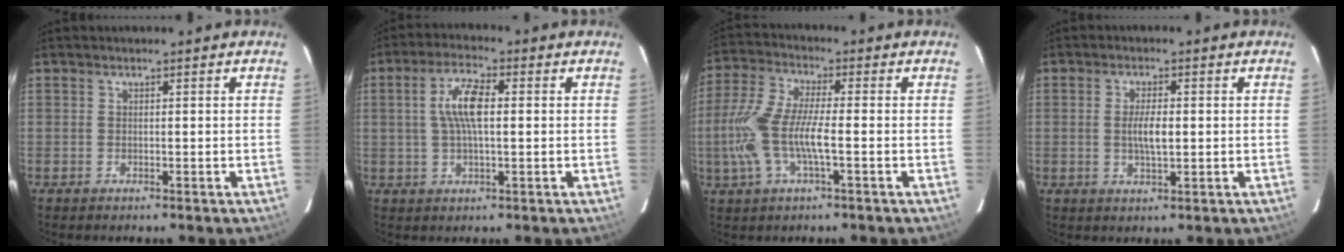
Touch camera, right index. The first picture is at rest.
{"total": 7.2, "force": [0.9, 2.2, 6.8], "torque": [-0.133, 0.011, 0.017]}
{"total": 12.0, "force": [-2.2, 2.8, 11.4], "torque": [-0.252, 0.000, -0.045]}
{"total": 4.1, "force": [0.0, 1.3, 3.9], "torque": [-0.072, -0.002, 0.001]}